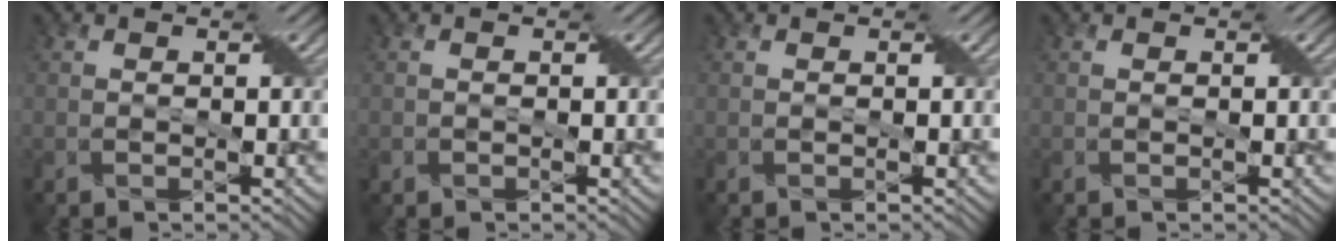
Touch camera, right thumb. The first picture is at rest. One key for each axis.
{"total": 0.8, "fx": -0.4, "fy": 0.6, "fz": 0.1, "tx": -0.005, "ty": -0.003, "tz": -0.008}
{"total": 0.0}
{"total": 0.0}